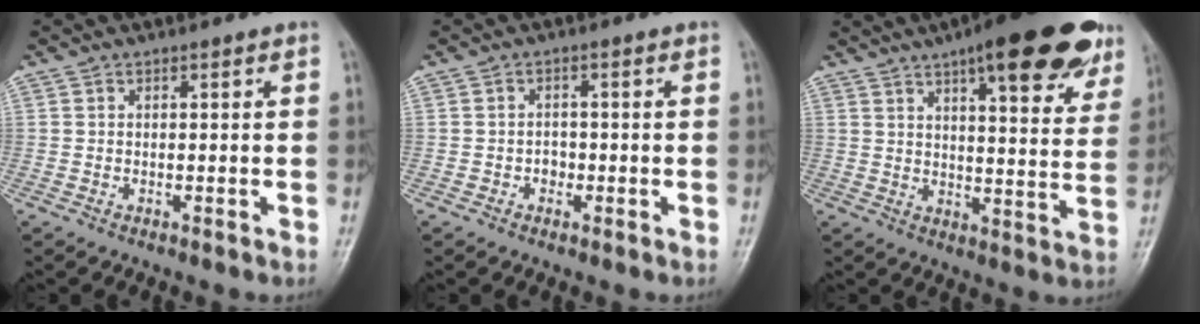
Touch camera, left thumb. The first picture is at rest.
{"total": 1.7, "force": [-0.5, 1.4, 0.7], "torque": [-0.003, 0.006, -0.011]}
{"total": 21.7, "force": [13.3, 6.4, 15.9], "torque": [-0.183, -0.033, 0.171]}